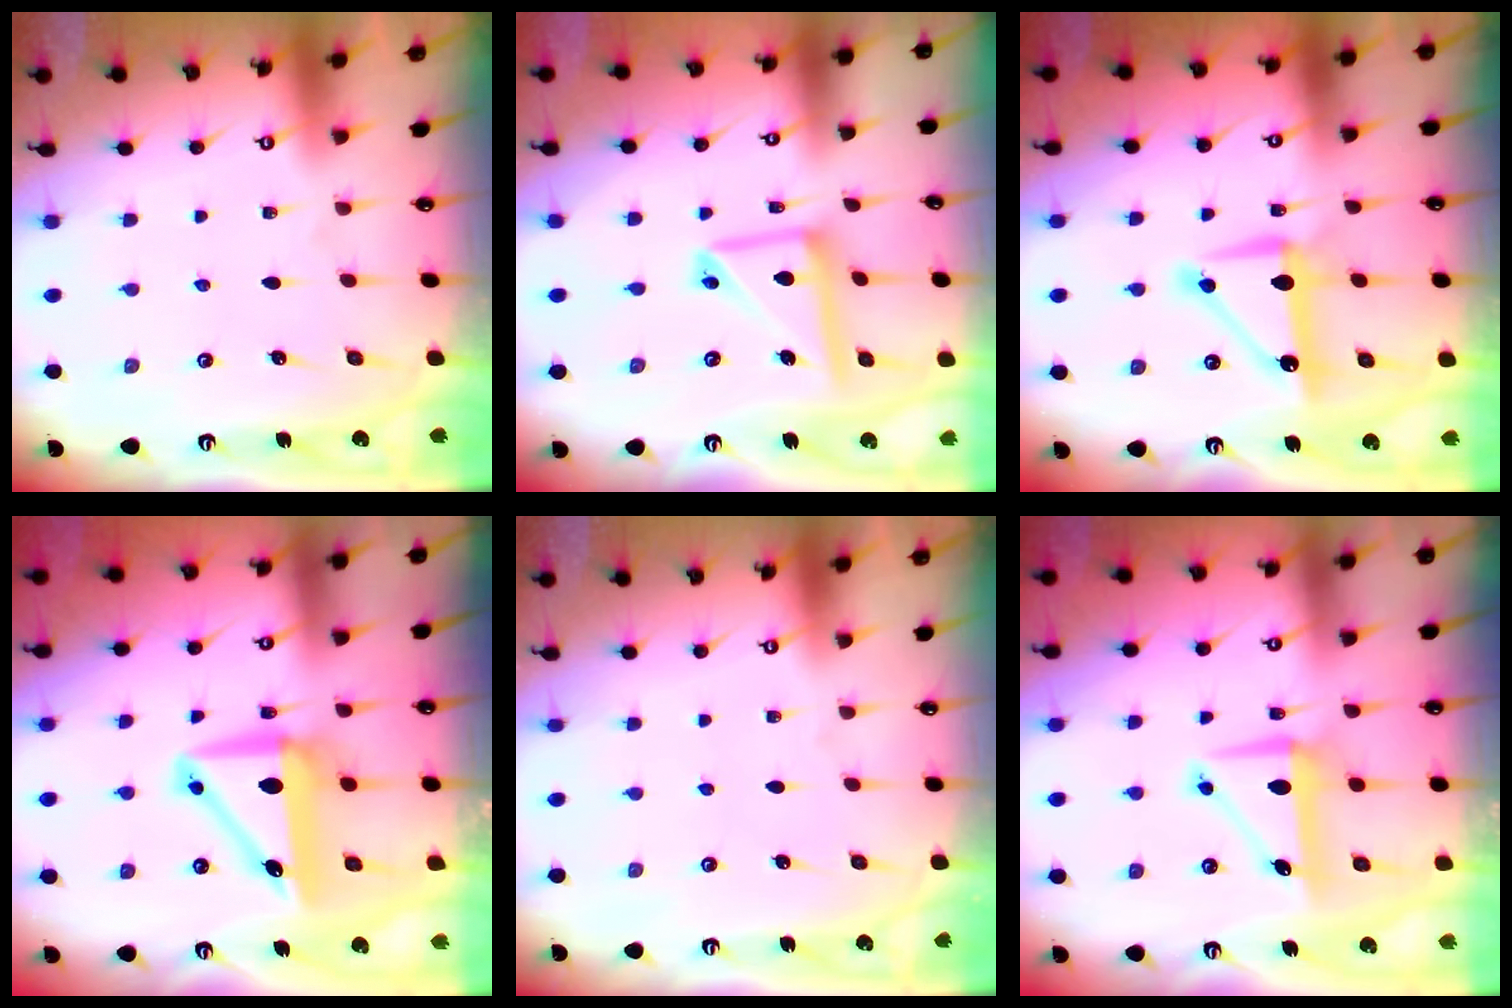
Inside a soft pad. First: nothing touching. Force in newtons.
{"total": 12.8, "press": 12.7, "slide": 1.3}
{"total": 11.4, "press": 11.4, "slide": 0.8}
{"total": 10.0, "press": 9.7, "slide": 2.2}
{"total": 0.0}
{"total": 8.1, "press": 8.0, "slide": 1.1}